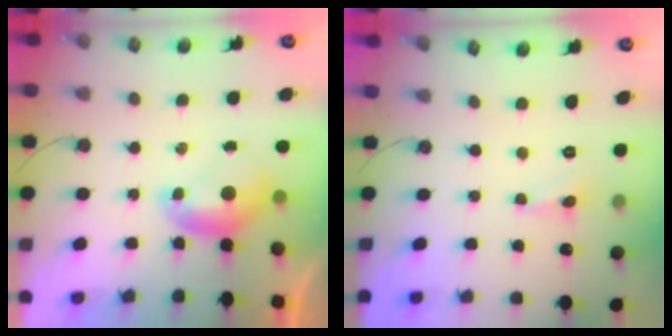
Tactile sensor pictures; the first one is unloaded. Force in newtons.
{"total": 0.6, "press": 0.5, "slide": 0.2}